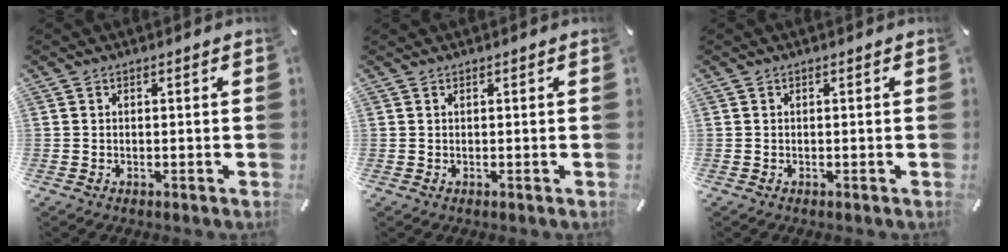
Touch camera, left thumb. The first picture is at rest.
{"total": 0.0}
{"total": 0.0}